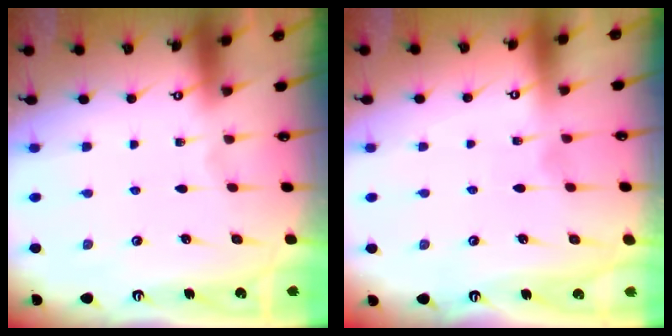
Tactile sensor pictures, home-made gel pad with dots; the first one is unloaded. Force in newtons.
{"total": 5.0, "press": 4.9, "slide": 0.5}